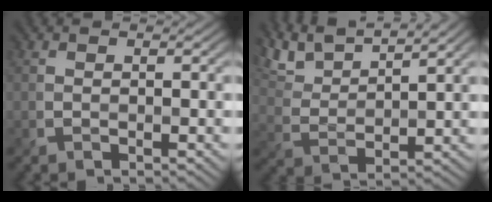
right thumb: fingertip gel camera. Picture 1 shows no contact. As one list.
[{"total": 8.2, "force": [6.6, 1.8, 4.5], "torque": [-0.103, 0.017, 0.128]}]